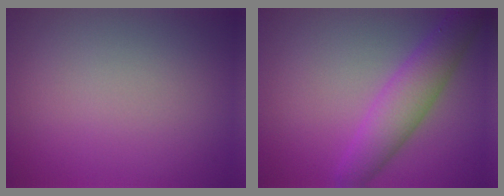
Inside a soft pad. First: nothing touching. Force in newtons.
{"total": 4.8, "press": 4.8, "slide": 0.2}